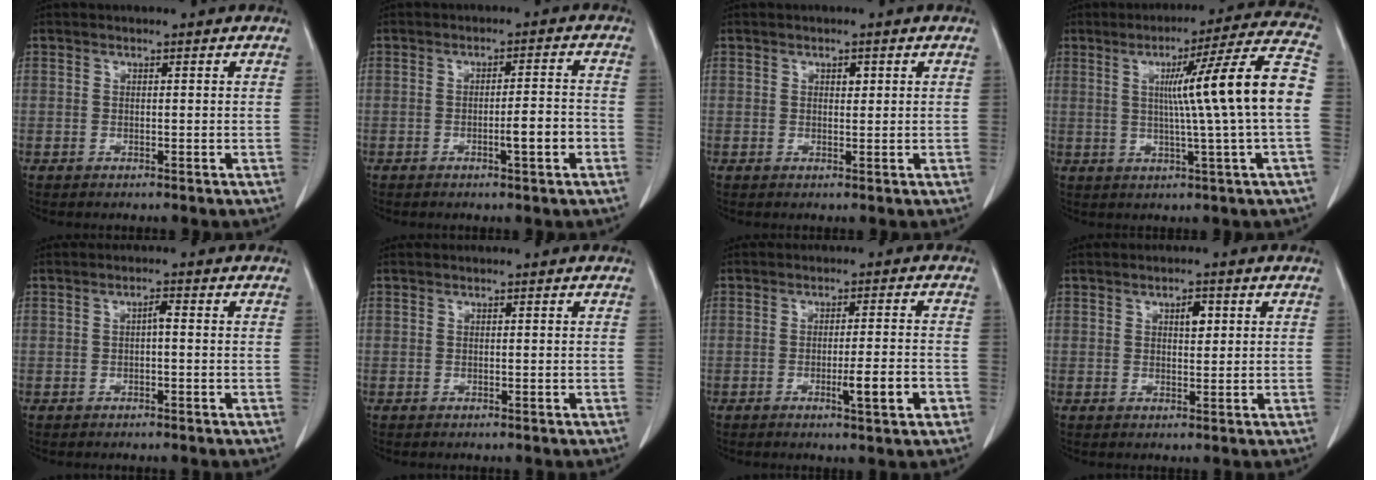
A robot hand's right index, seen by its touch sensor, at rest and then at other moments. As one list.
[{"total": 4.3, "force": [-1.7, 0.2, 4.0], "torque": [-0.057, 0.000, -0.025]}, {"total": 1.1, "force": [0.5, 0.6, 0.8], "torque": [-0.012, -0.001, 0.006]}, {"total": 15.3, "force": [0.7, -2.3, 15.1], "torque": [-0.213, 0.011, 0.006]}, {"total": 1.3, "force": [-0.1, 0.3, 1.3], "torque": [-0.024, 0.004, -0.001]}, {"total": 0.0}, {"total": 5.3, "force": [-2.1, 0.2, 4.9], "torque": [-0.073, -0.003, -0.027]}, {"total": 2.4, "force": [0.9, 1.1, 1.9], "torque": [-0.030, -0.001, 0.013]}]